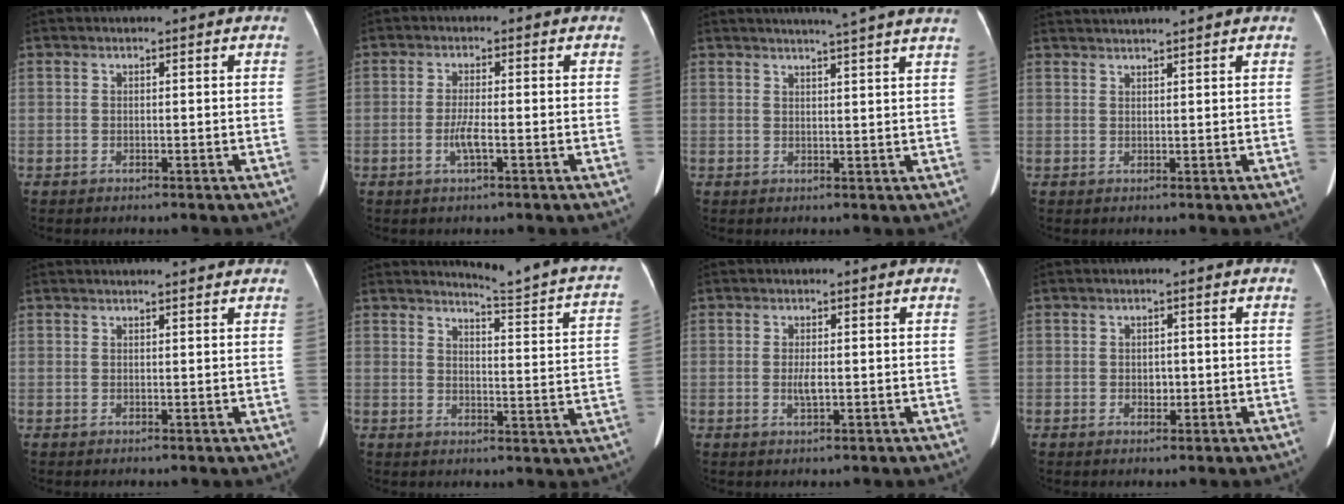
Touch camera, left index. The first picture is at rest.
{"total": 2.8, "force": [-1.0, 0.1, 2.6], "torque": [-0.057, -0.003, -0.020]}
{"total": 9.7, "force": [8.4, -1.1, 4.6], "torque": [-0.063, 0.002, 0.087]}
{"total": 5.1, "force": [4.8, -0.9, 1.6], "torque": [-0.023, 0.028, 0.069]}
{"total": 4.7, "force": [4.4, 0.2, 1.5], "torque": [-0.019, 0.024, 0.050]}
{"total": 14.0, "force": [13.1, -0.6, 4.9], "torque": [-0.060, -0.080, 0.139]}
{"total": 1.8, "force": [-0.2, 0.4, 1.7], "torque": [-0.037, -0.002, -0.003]}
{"total": 1.6, "force": [-0.3, 1.1, 1.0], "torque": [-0.017, 0.001, -0.001]}